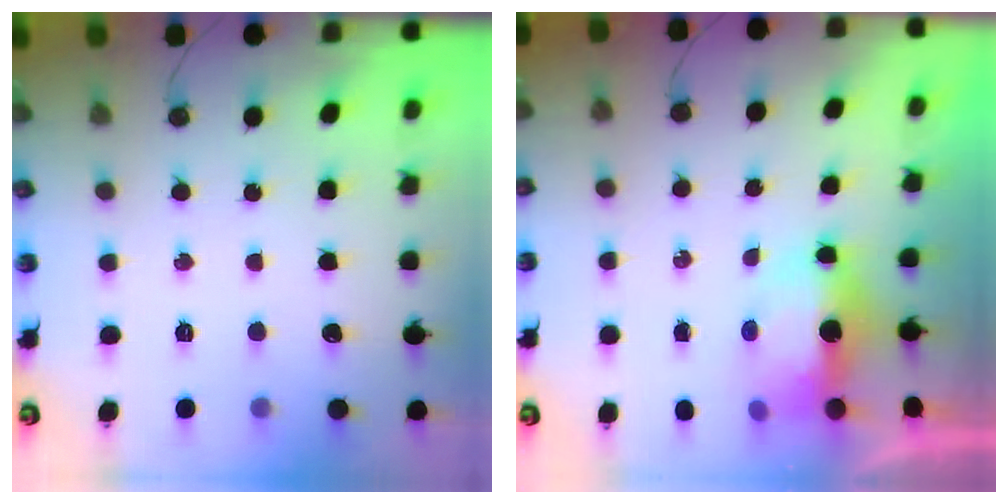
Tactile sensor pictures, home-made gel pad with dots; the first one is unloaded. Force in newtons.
{"total": 6.9, "press": 6.7, "slide": 1.8}